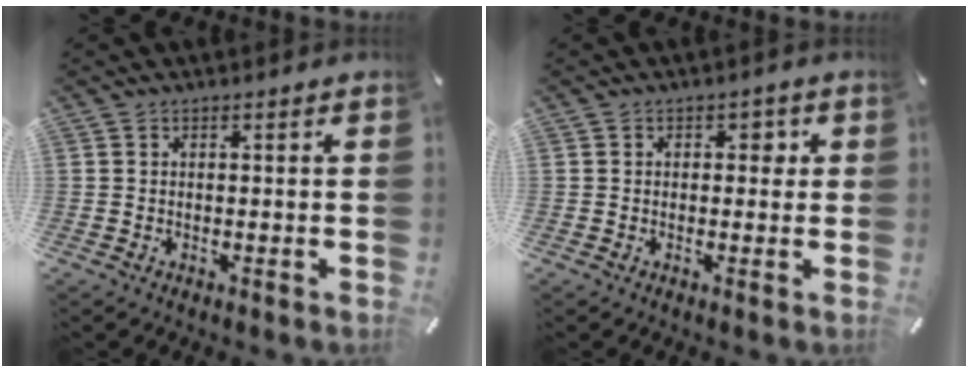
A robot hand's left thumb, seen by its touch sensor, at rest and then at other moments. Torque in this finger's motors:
{"motor_torque": [0.06, 0.46, 0.17, -0.10, 0.06]}